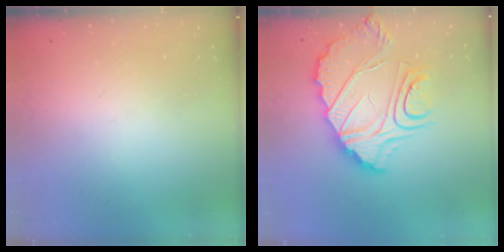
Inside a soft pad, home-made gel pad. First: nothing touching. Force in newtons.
{"total": 12.9, "press": 12.9, "slide": 1.1}